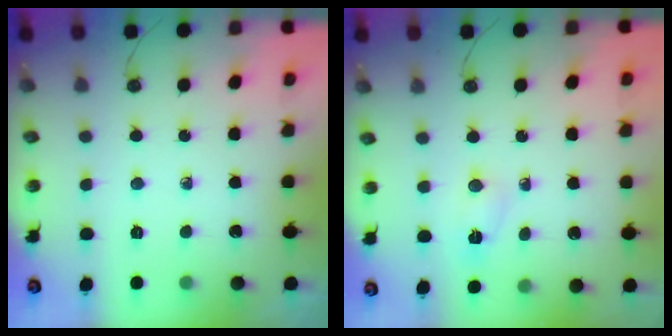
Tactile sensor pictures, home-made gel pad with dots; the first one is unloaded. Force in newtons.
{"total": 2.3, "press": 2.2, "slide": 0.6}